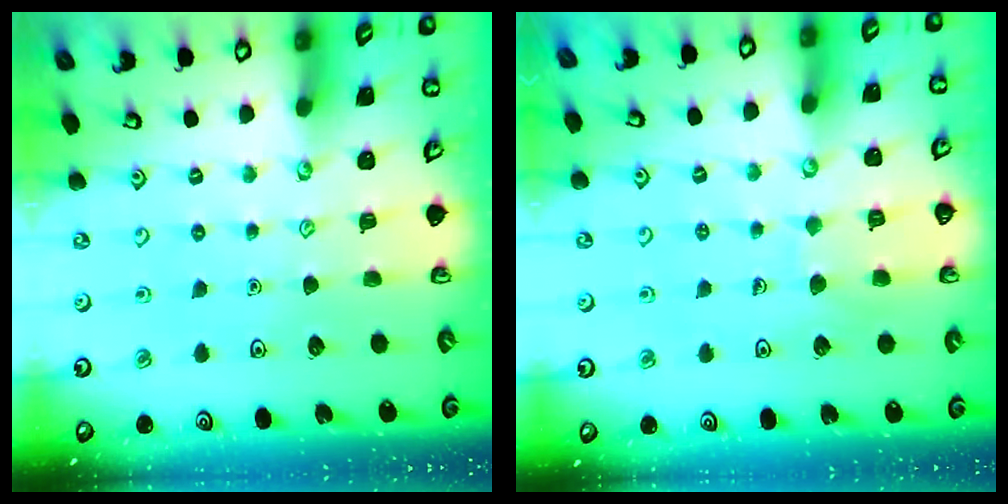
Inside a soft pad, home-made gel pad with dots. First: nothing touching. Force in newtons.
{"total": 5.6, "press": 5.6, "slide": 0.2}